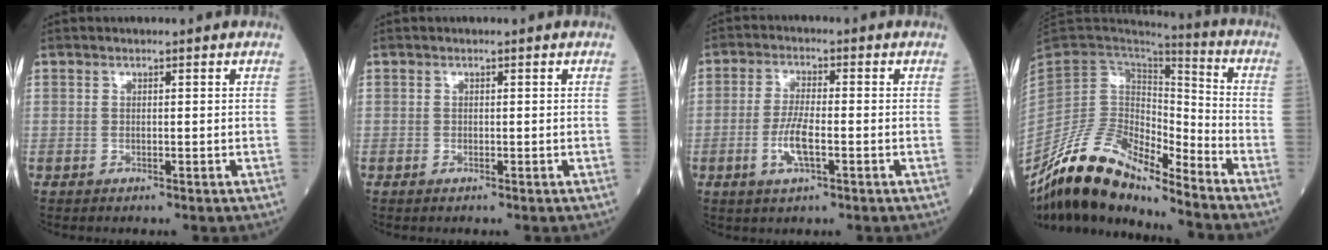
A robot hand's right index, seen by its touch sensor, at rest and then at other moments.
{"total": 0.0}
{"total": 5.5, "force": [-1.8, 1.1, 5.1], "torque": [-0.107, -0.005, -0.034]}
{"total": 15.9, "force": [-13.1, 3.9, 8.0], "torque": [-0.143, 0.027, -0.244]}